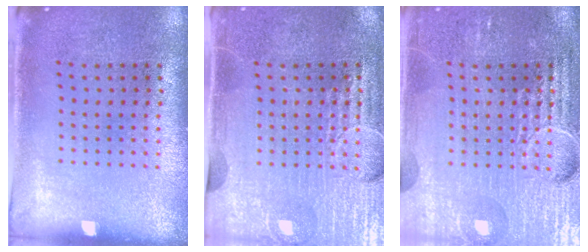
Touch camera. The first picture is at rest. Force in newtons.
{"total": 4.3, "press": 4.1, "slide": 1.4}
{"total": 7.1, "press": 7.1, "slide": 0.9}